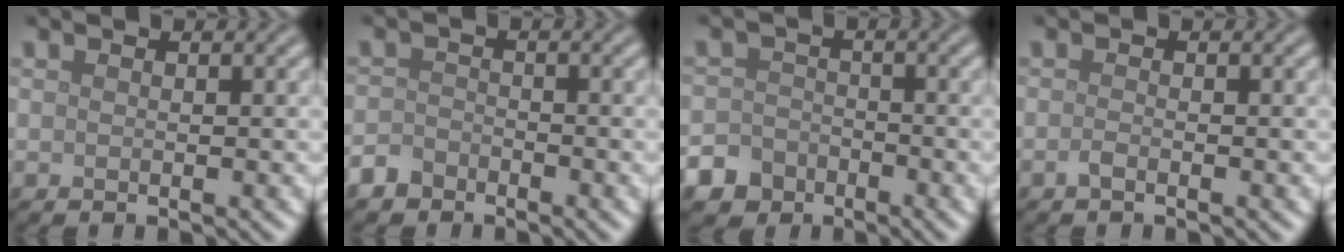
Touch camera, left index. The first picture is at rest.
{"total": 2.0, "force": [-1.6, 1.2, 0.3], "torque": [-0.003, 0.003, -0.039]}
{"total": 5.7, "force": [-3.8, 4.2, 0.8], "torque": [0.003, -0.012, -0.075]}
{"total": 0.8, "force": [-0.5, 0.2, 0.6], "torque": [-0.014, 0.000, -0.011]}